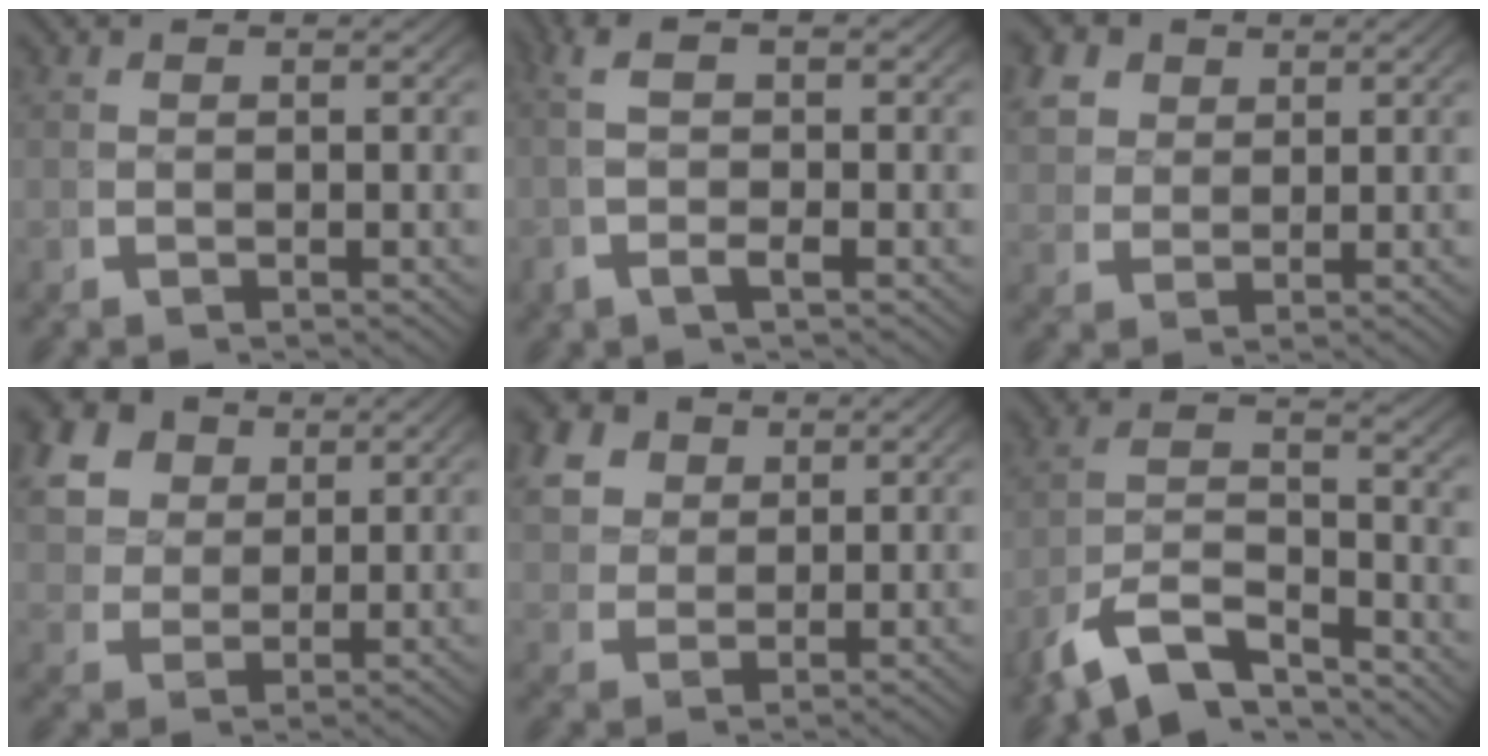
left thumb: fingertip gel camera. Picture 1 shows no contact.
{"total": 3.4, "force": [0.4, 1.2, 3.2], "torque": [-0.076, 0.003, 0.003]}
{"total": 5.5, "force": [2.8, 4.1, 2.4], "torque": [-0.055, -0.004, 0.054]}
{"total": 9.1, "force": [3.9, 7.1, 4.3], "torque": [-0.102, -0.006, 0.066]}
{"total": 7.2, "force": [3.4, 5.5, 3.3], "torque": [-0.079, -0.004, 0.061]}
{"total": 9.9, "force": [-4.7, 6.1, 6.1], "torque": [-0.129, -0.041, -0.074]}